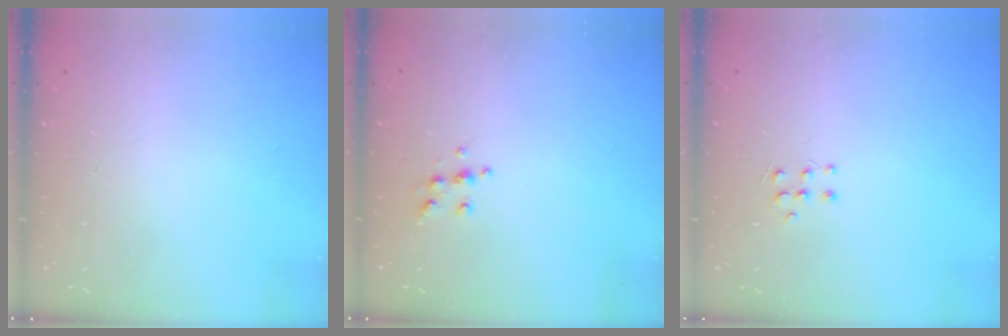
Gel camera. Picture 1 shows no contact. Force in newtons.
{"total": 5.1, "press": 5.1, "slide": 0.5}
{"total": 4.8, "press": 4.7, "slide": 0.8}